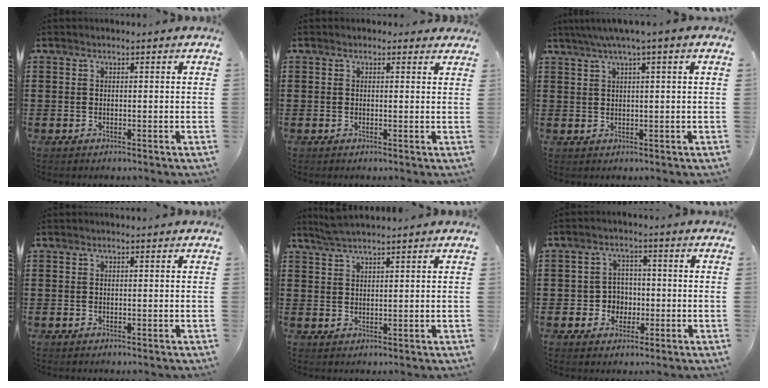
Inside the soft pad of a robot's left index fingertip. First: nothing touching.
{"total": 0.8, "force": [0.5, 0.6, 0.4], "torque": [0.000, 0.003, 0.007]}
{"total": 2.6, "force": [1.4, -0.4, 2.2], "torque": [-0.043, 0.001, 0.023]}
{"total": 0.0}
{"total": 2.5, "force": [2.4, -0.2, 0.8], "torque": [-0.020, 0.000, 0.046]}
{"total": 3.8, "force": [-0.9, 3.6, 1.0], "torque": [-0.033, 0.007, -0.021]}